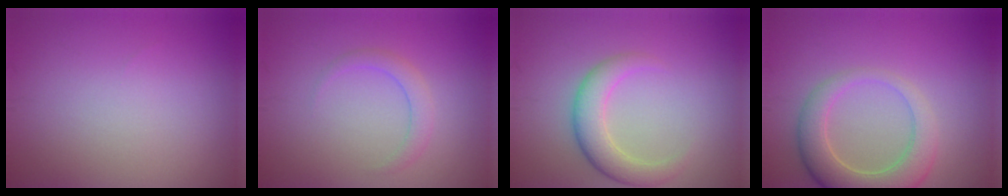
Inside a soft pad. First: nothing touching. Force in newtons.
{"total": 1.8, "press": 1.8, "slide": 0.1}
{"total": 3.7, "press": 3.7, "slide": 0.1}
{"total": 5.4, "press": 5.3, "slide": 0.7}